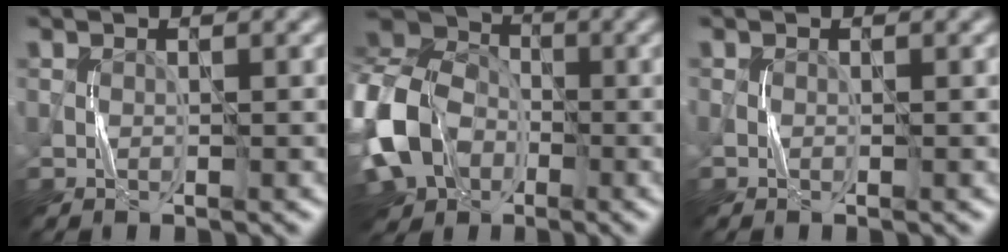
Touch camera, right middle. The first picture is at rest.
{"total": 11.9, "force": [-3.2, 9.4, 6.6], "torque": [-0.148, -0.016, -0.062]}
{"total": 0.0}